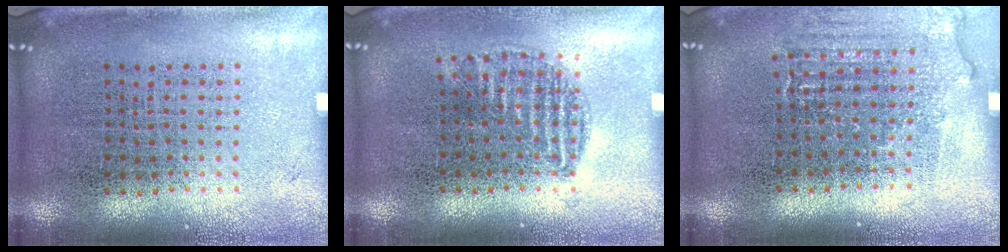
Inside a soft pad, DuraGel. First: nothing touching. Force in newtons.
{"total": 0.9, "press": 0.8, "slide": 0.4}
{"total": 1.0, "press": 1.0, "slide": 0.3}